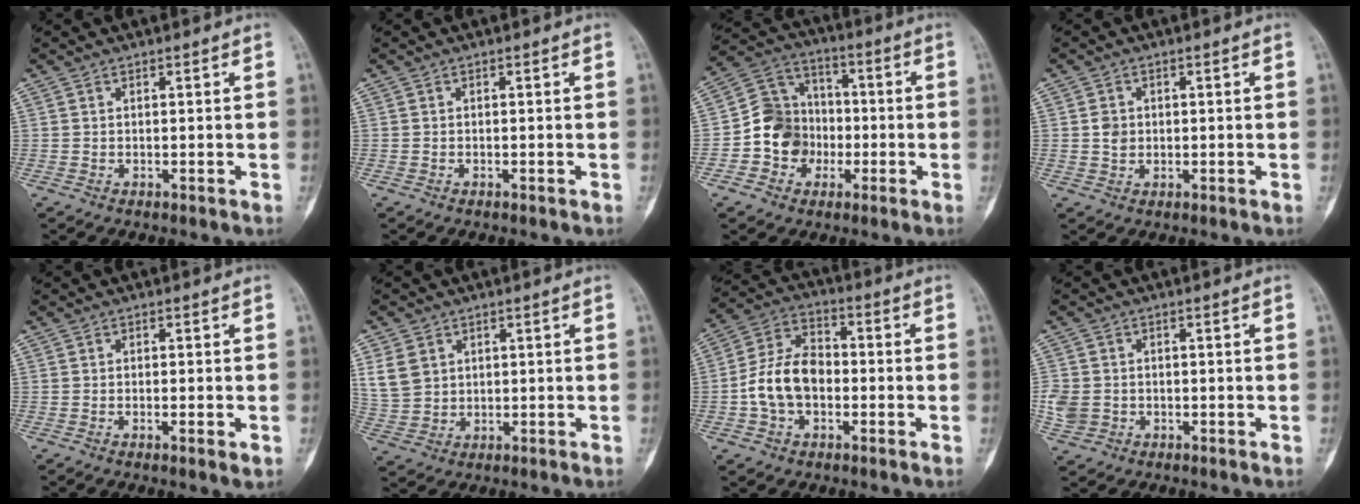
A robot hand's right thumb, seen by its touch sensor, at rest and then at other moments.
{"total": 0.0}
{"total": 11.5, "force": [-2.8, 10.4, 4.2], "torque": [-0.031, 0.039, -0.057]}
{"total": 2.6, "force": [0.1, 2.2, 1.3], "torque": [-0.011, 0.001, 0.004]}
{"total": 2.2, "force": [-0.7, 0.6, 2.0], "torque": [-0.033, -0.004, -0.010]}
{"total": 6.4, "force": [2.2, 5.2, 3.1], "torque": [-0.051, -0.004, 0.056]}
{"total": 11.4, "force": [-1.9, 7.9, 8.0], "torque": [-0.141, 0.036, -0.044]}
{"total": 5.0, "force": [-1.0, 4.4, 2.2], "torque": [-0.047, 0.008, -0.013]}